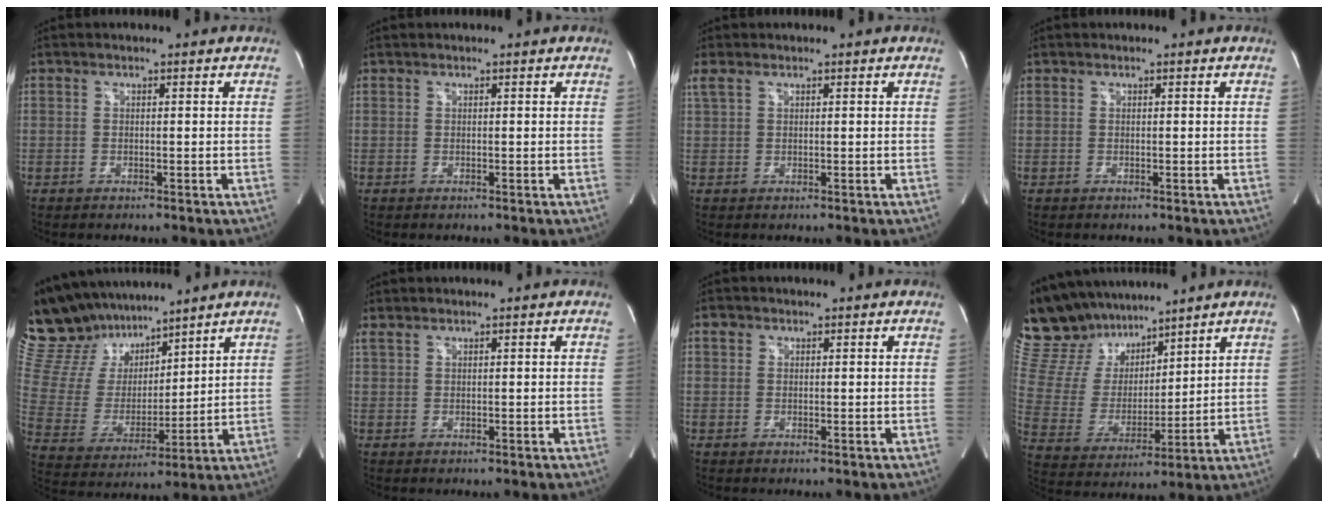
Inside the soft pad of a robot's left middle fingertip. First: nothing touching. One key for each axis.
{"total": 0.0}
{"total": 1.8, "fx": 1.3, "fy": 0.7, "fz": 1.1, "tx": -0.041, "ty": 0.022, "tz": 0.034}
{"total": 0.0}
{"total": 17.4, "fx": 14.9, "fy": 6.8, "fz": 5.8, "tx": -0.121, "ty": 0.030, "tz": 0.290}
{"total": 1.1, "fx": 1.0, "fy": 0.1, "fz": 0.2, "tx": -0.018, "ty": 0.014, "tz": 0.030}
{"total": 1.1, "fx": 0.6, "fy": 0.9, "fz": 0.2, "tx": -0.001, "ty": 0.008, "tz": 0.010}
{"total": 16.2, "fx": 14.1, "fy": 6.4, "fz": 4.8, "tx": -0.102, "ty": 0.027, "tz": 0.273}